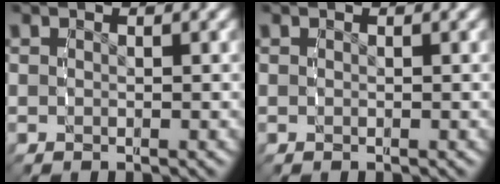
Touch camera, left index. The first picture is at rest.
{"total": 0.0}